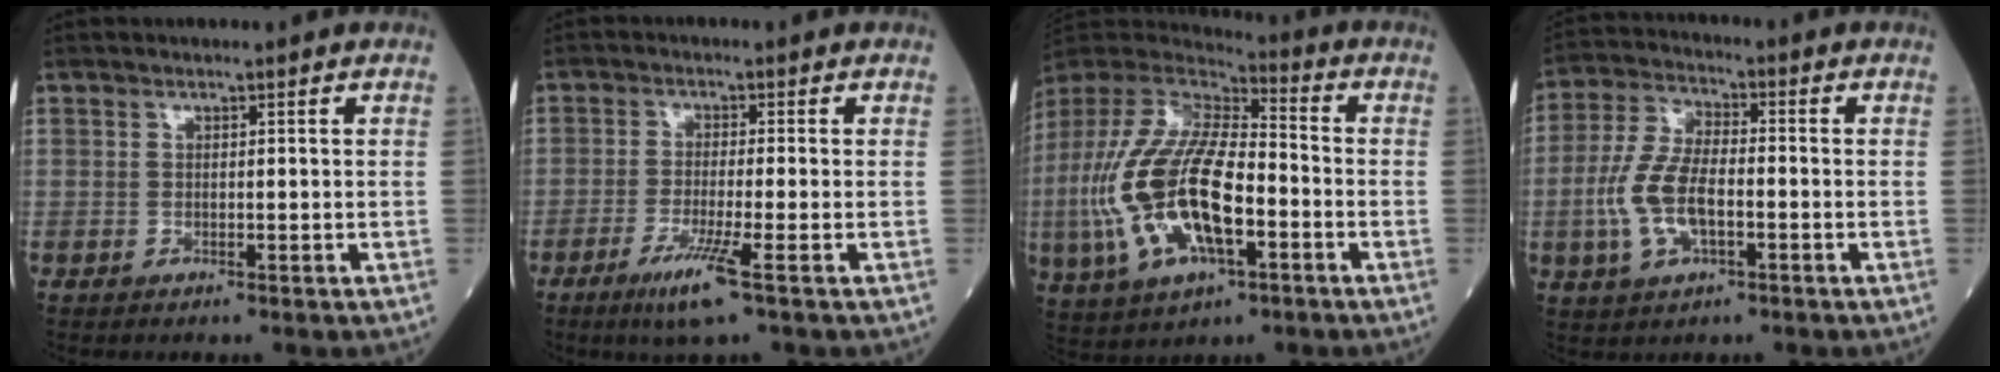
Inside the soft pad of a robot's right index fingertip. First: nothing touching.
{"total": 7.2, "force": [-3.9, -0.5, 6.0], "torque": [-0.119, -0.022, -0.075]}
{"total": 21.0, "force": [-5.0, 8.0, 18.7], "torque": [-0.424, -0.007, -0.086]}
{"total": 9.2, "force": [-2.3, 3.9, 8.0], "torque": [-0.183, 0.005, -0.045]}